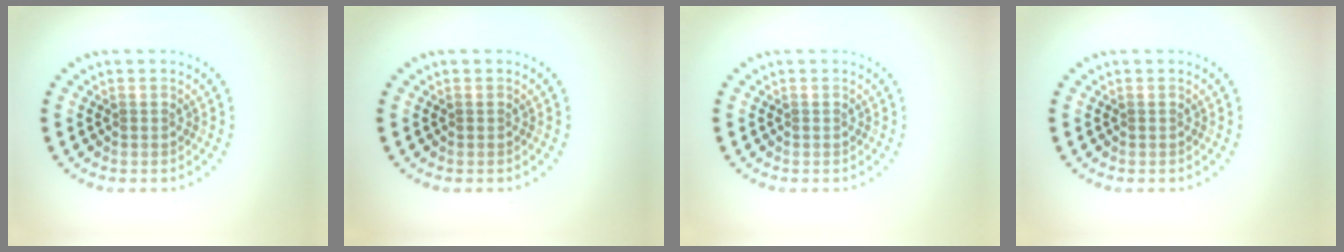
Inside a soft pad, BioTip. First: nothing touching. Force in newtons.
{"total": 0.0}
{"total": 0.0}
{"total": 0.0}